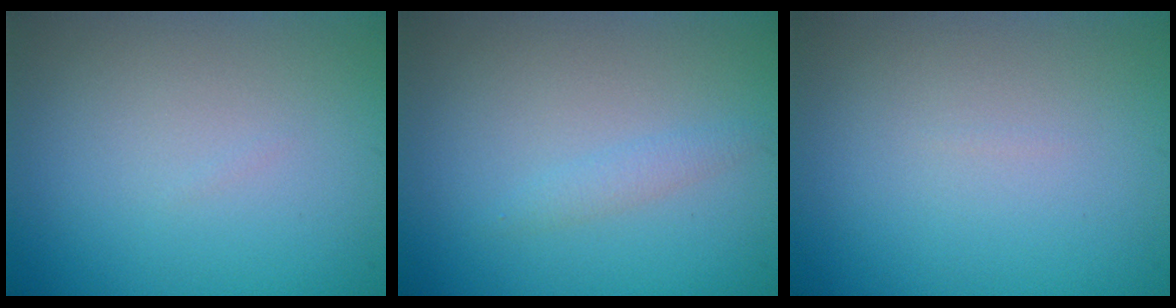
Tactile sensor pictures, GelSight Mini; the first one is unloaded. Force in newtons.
{"total": 1.1, "press": 1.1, "slide": 0.1}
{"total": 0.0}